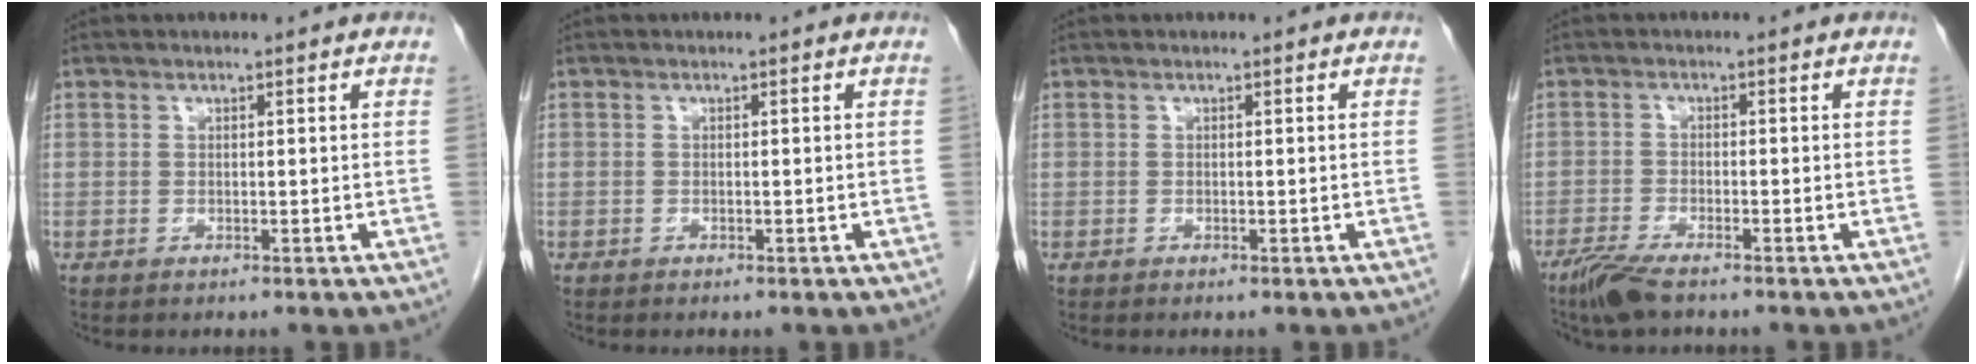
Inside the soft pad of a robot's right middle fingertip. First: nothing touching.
{"total": 0.0}
{"total": 0.0}
{"total": 4.5, "force": [-3.5, 0.6, 2.7], "torque": [-0.059, -0.010, -0.068]}